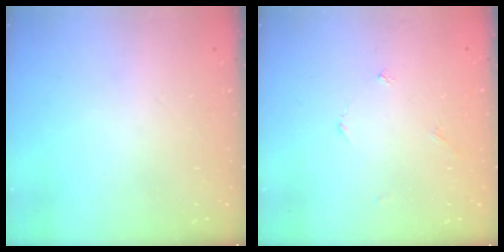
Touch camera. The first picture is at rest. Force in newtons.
{"total": 1.8, "press": 1.8, "slide": 0.2}